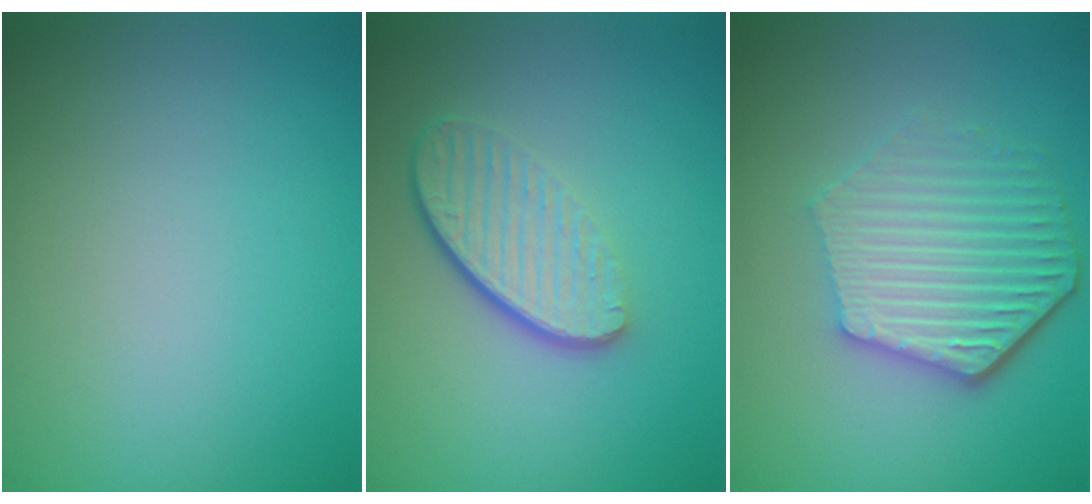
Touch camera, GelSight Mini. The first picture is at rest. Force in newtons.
{"total": 4.5, "press": 3.0, "slide": 3.5}
{"total": 6.0, "press": 4.5, "slide": 3.9}